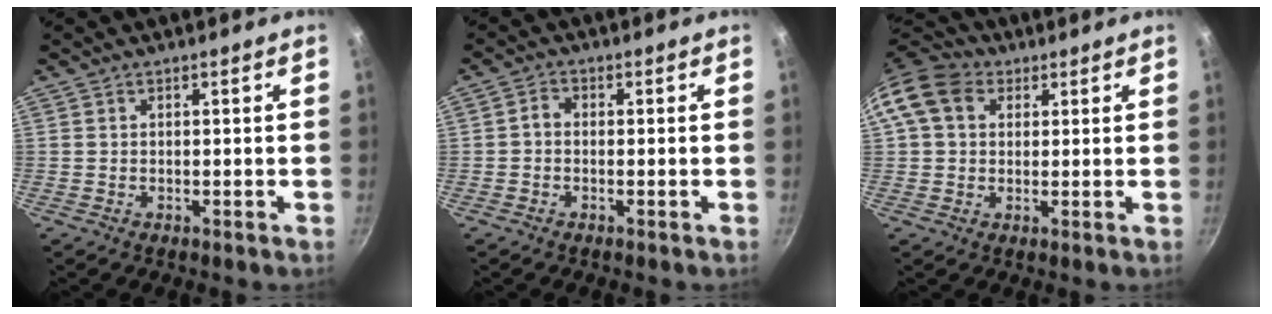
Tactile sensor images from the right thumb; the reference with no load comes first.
{"total": 2.0, "force": [-0.5, 1.5, 1.2], "torque": [-0.024, 0.013, -0.016]}
{"total": 10.2, "force": [3.0, 7.8, 5.7], "torque": [-0.087, 0.015, 0.036]}